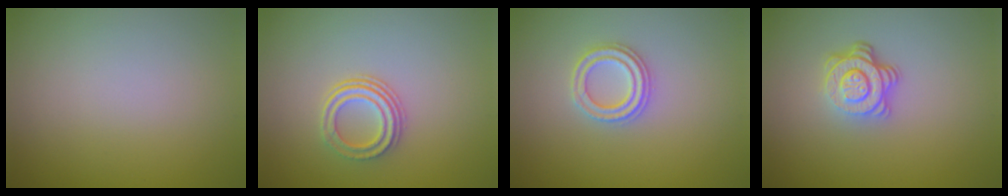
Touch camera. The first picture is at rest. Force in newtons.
{"total": 2.9, "press": 2.2, "slide": 1.9}
{"total": 2.2, "press": 2.2, "slide": 0.3}
{"total": 4.0, "press": 2.8, "slide": 2.9}